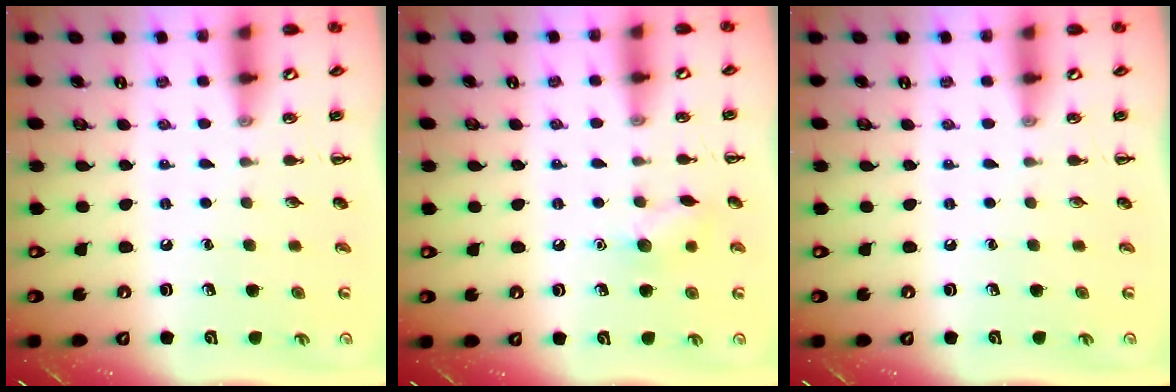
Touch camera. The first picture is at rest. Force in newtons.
{"total": 7.1, "press": 7.0, "slide": 1.2}
{"total": 0.0}